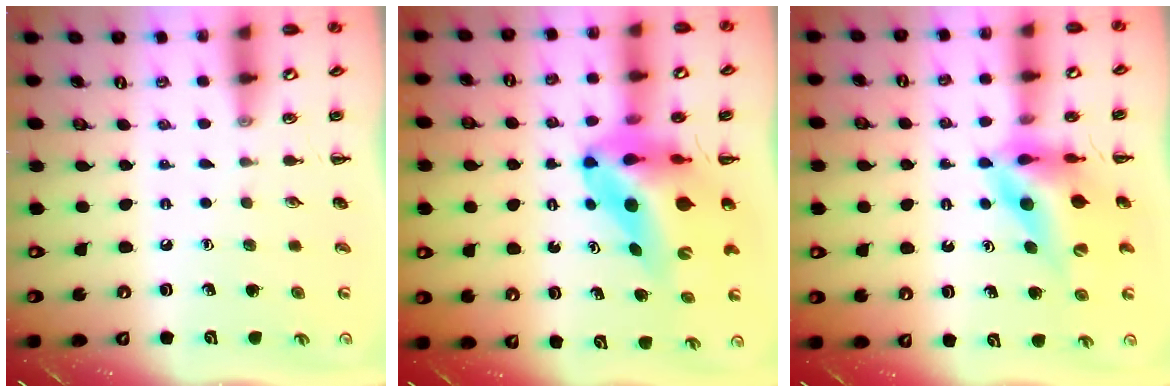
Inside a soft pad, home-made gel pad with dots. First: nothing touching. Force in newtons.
{"total": 14.8, "press": 14.1, "slide": 4.5}
{"total": 12.0, "press": 11.4, "slide": 3.9}